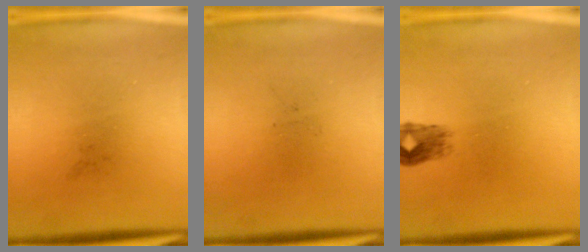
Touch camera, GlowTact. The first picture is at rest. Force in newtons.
{"total": 0.0}
{"total": 2.0}